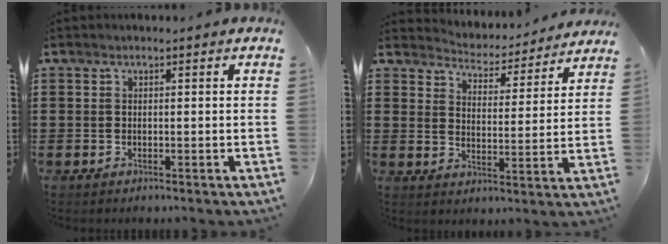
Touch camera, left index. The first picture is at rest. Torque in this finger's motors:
{"motor_torque": [2.14, 0.00, 0.06, -0.06]}